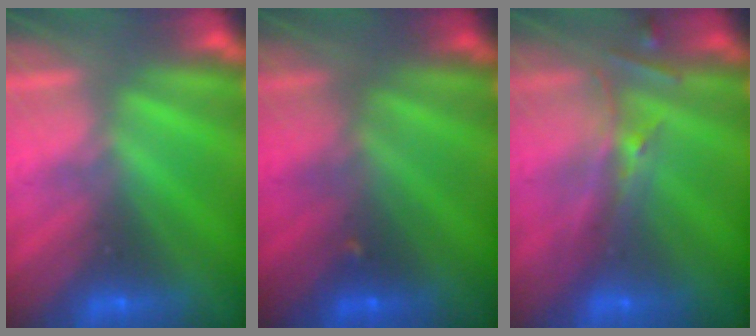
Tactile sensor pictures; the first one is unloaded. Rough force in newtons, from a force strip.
{"total": 2.1}
{"total": 2.6}